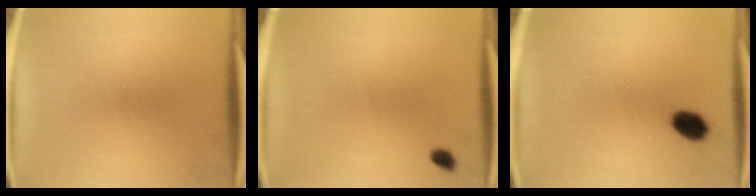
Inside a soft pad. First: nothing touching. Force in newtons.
{"total": 1.3}
{"total": 5.5}